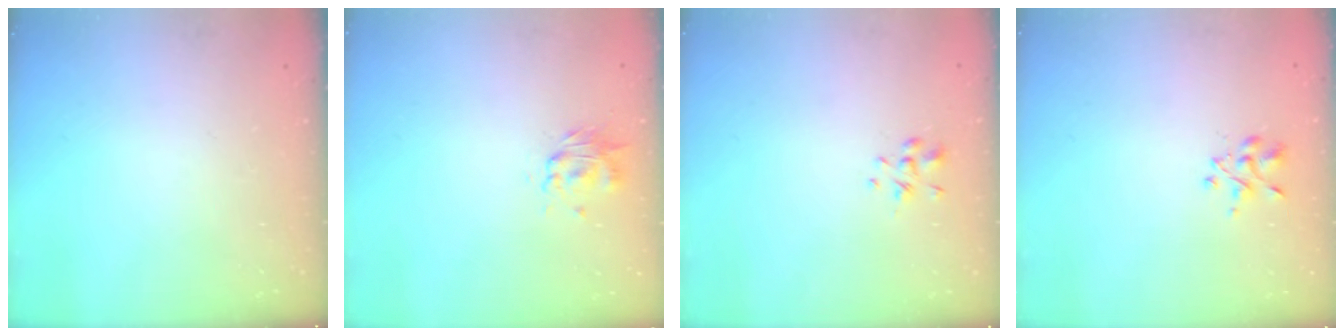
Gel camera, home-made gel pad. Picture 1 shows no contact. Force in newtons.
{"total": 2.8, "press": 2.7, "slide": 0.7}
{"total": 1.3, "press": 1.1, "slide": 0.5}
{"total": 2.1, "press": 1.8, "slide": 0.9}